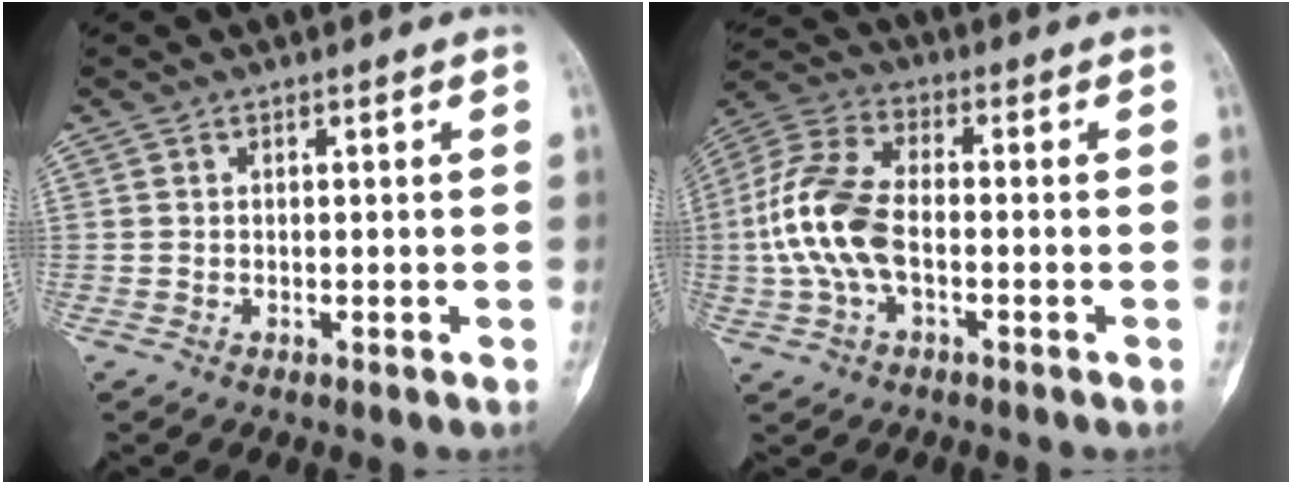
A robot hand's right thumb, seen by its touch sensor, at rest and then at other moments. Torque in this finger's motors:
{"motor_torque": [1.64, 1.55, 0.68, -0.63, 0.38]}